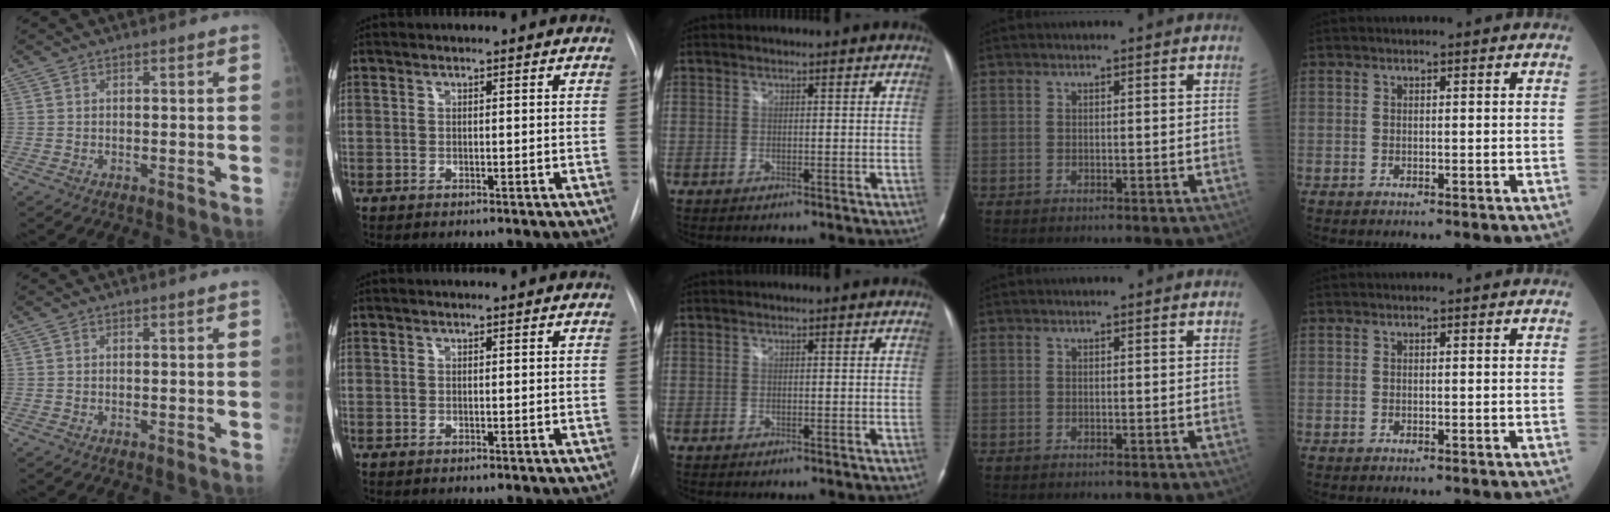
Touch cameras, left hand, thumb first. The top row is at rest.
{}